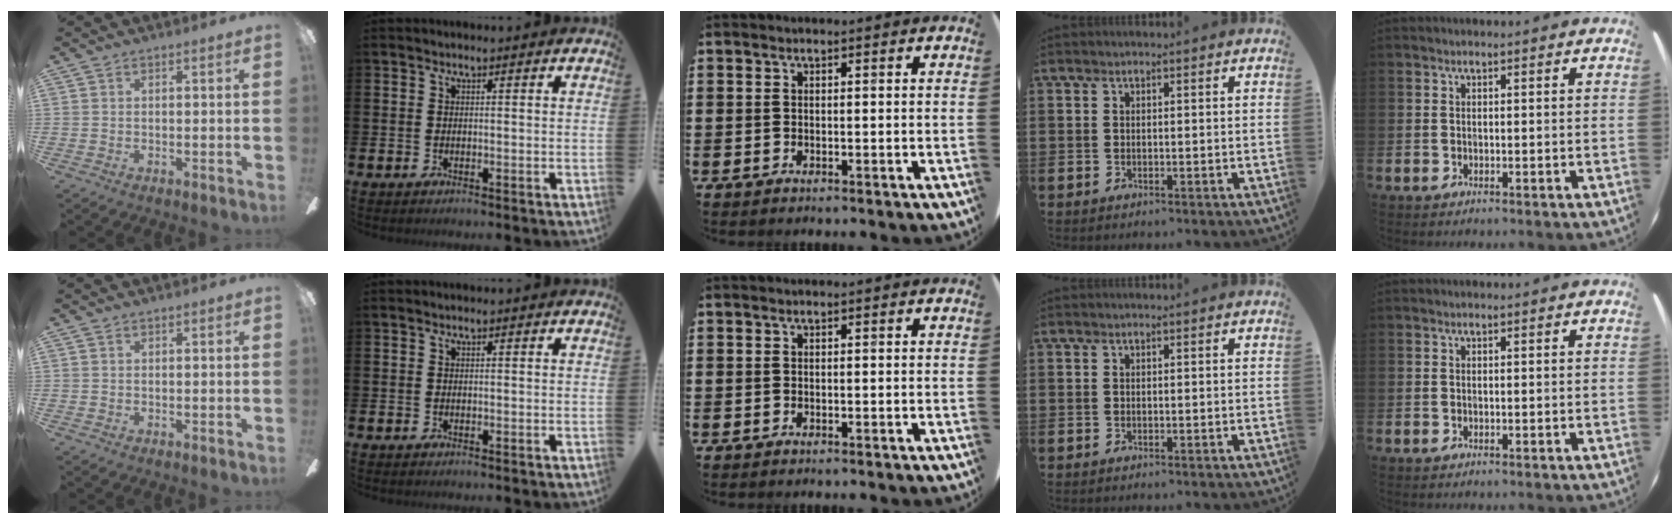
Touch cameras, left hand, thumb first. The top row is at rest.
{}